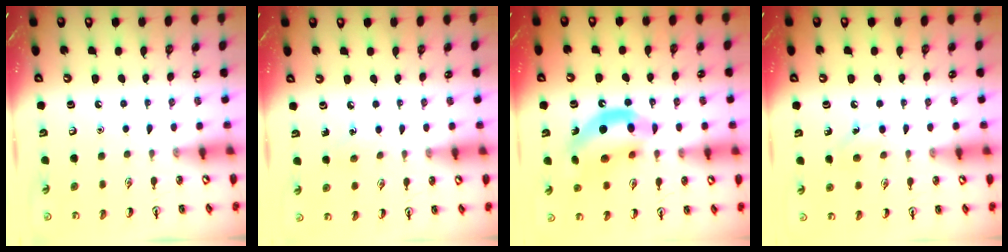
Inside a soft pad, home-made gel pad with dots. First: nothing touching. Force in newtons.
{"total": 3.7, "press": 3.5, "slide": 1.3}
{"total": 13.6, "press": 13.0, "slide": 4.3}
{"total": 6.5, "press": 6.2, "slide": 1.9}